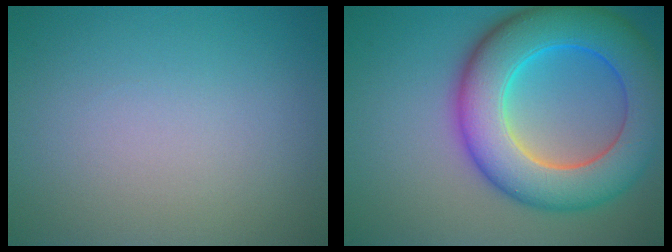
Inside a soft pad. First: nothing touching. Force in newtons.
{"total": 11.1, "press": 11.1, "slide": 0.5}